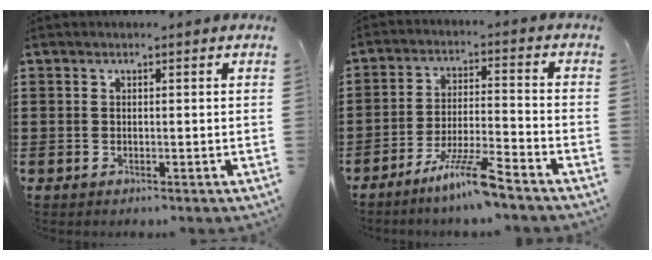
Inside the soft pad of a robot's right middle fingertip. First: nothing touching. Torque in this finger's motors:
{"motor_torque": [1.71, -0.43, 0.36, 0.18]}